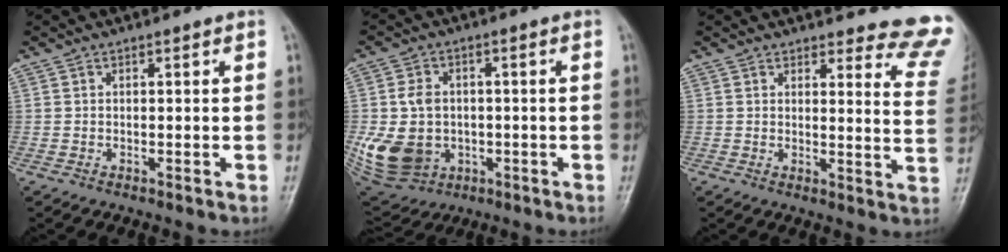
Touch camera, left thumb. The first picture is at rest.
{"total": 13.8, "force": [-1.6, 11.1, 8.1], "torque": [-0.152, 0.005, -0.009]}
{"total": 12.4, "force": [11.9, 2.5, 2.0], "torque": [0.028, -0.116, 0.099]}